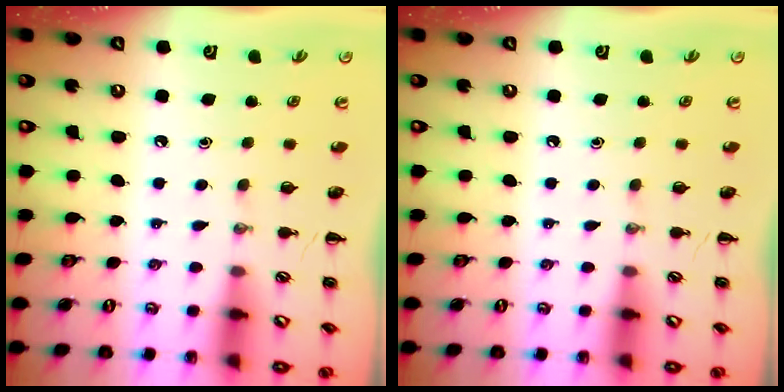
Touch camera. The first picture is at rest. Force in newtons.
{"total": 0.0}